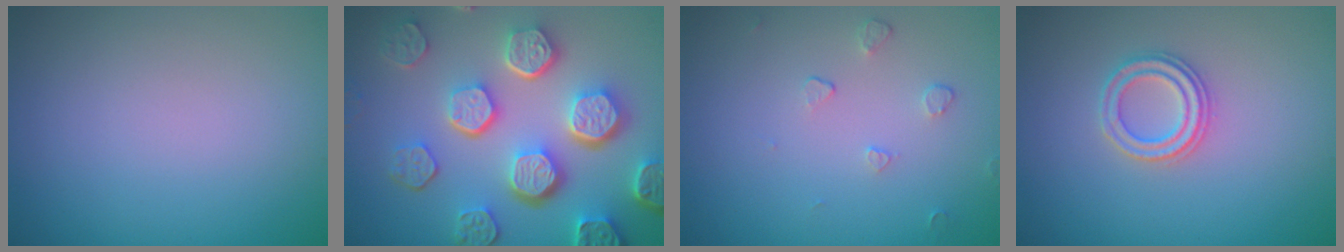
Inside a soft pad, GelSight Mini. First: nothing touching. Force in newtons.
{"total": 8.4, "press": 6.2, "slide": 5.7}
{"total": 0.9, "press": 0.6, "slide": 0.7}
{"total": 2.3, "press": 2.3, "slide": 0.3}